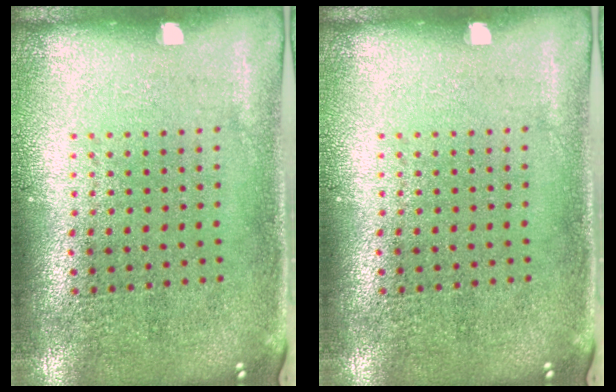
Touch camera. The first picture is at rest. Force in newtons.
{"total": 0.0}